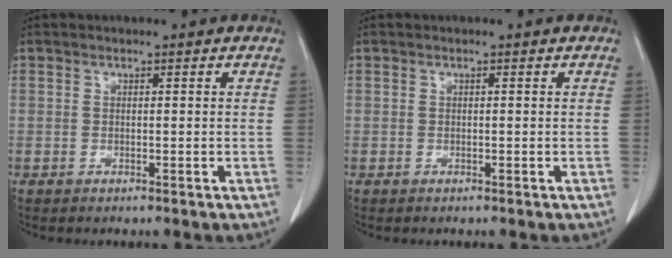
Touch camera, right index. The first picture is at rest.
{"total": 0.0}